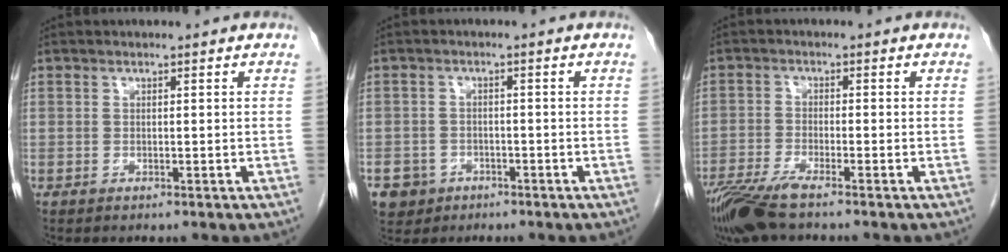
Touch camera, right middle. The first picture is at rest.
{"total": 5.4, "force": [-2.8, 4.5, 0.7], "torque": [-0.013, 0.008, -0.041]}
{"total": 7.3, "force": [-5.6, 0.5, 4.7], "torque": [-0.090, -0.020, -0.107]}